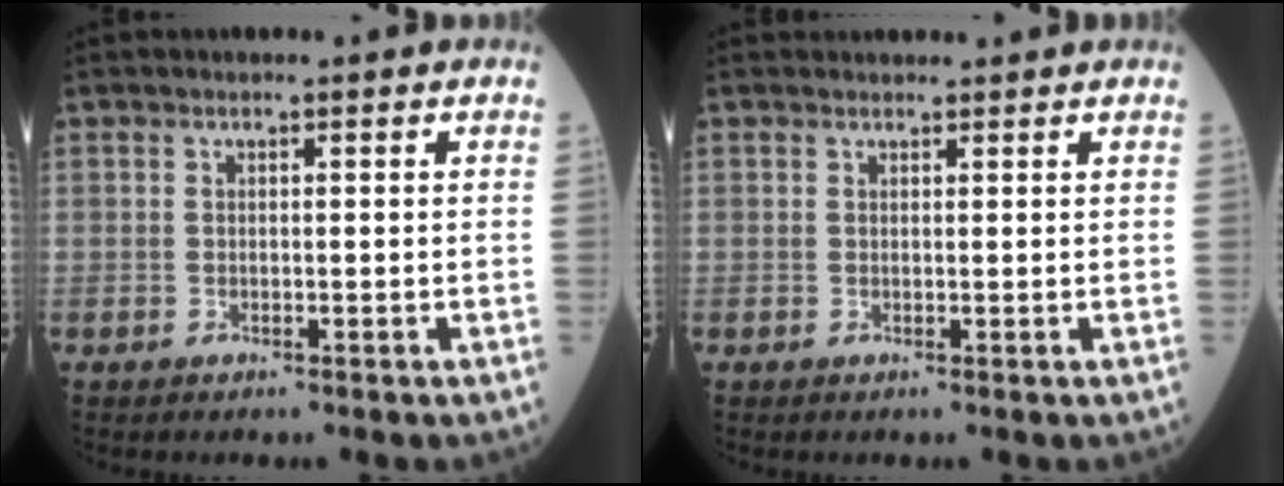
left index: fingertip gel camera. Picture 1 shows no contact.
{"total": 2.3, "force": [2.3, 0.1, 0.2], "torque": [-0.004, 0.022, 0.037]}